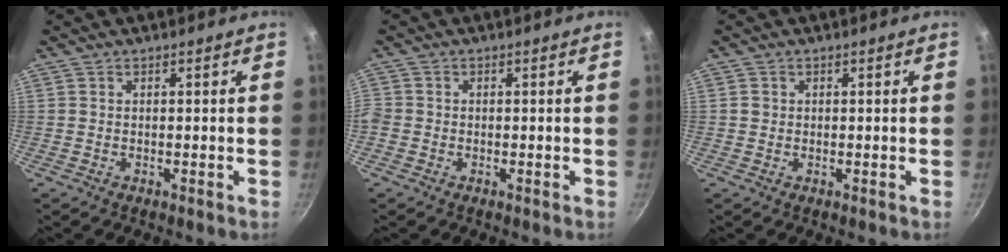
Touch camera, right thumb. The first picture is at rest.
{"total": 2.2, "force": [-0.8, 1.9, 0.8], "torque": [-0.016, 0.001, -0.021]}
{"total": 1.2, "force": [0.1, 1.2, 0.4], "torque": [-0.002, 0.005, 0.001]}